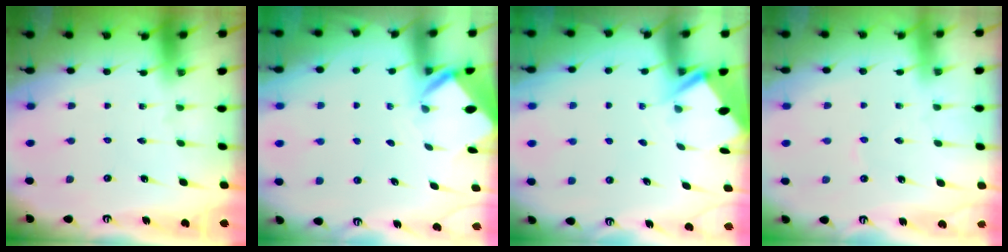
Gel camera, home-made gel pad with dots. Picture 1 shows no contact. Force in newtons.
{"total": 3.0, "press": 3.0, "slide": 0.1}
{"total": 2.9, "press": 2.9, "slide": 0.4}
{"total": 1.6, "press": 1.6, "slide": 0.3}